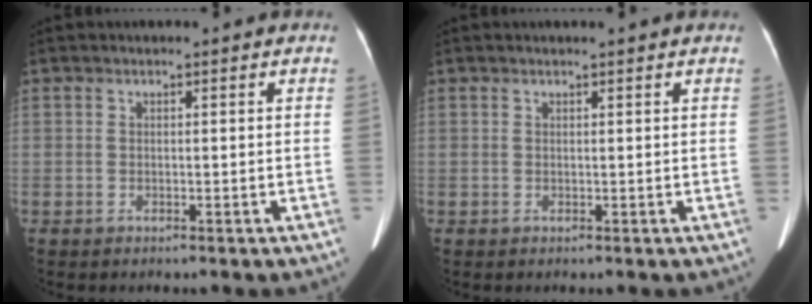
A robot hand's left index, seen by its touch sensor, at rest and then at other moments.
{"total": 1.2, "force": [1.1, -0.1, 0.5], "torque": [-0.007, 0.009, 0.016]}